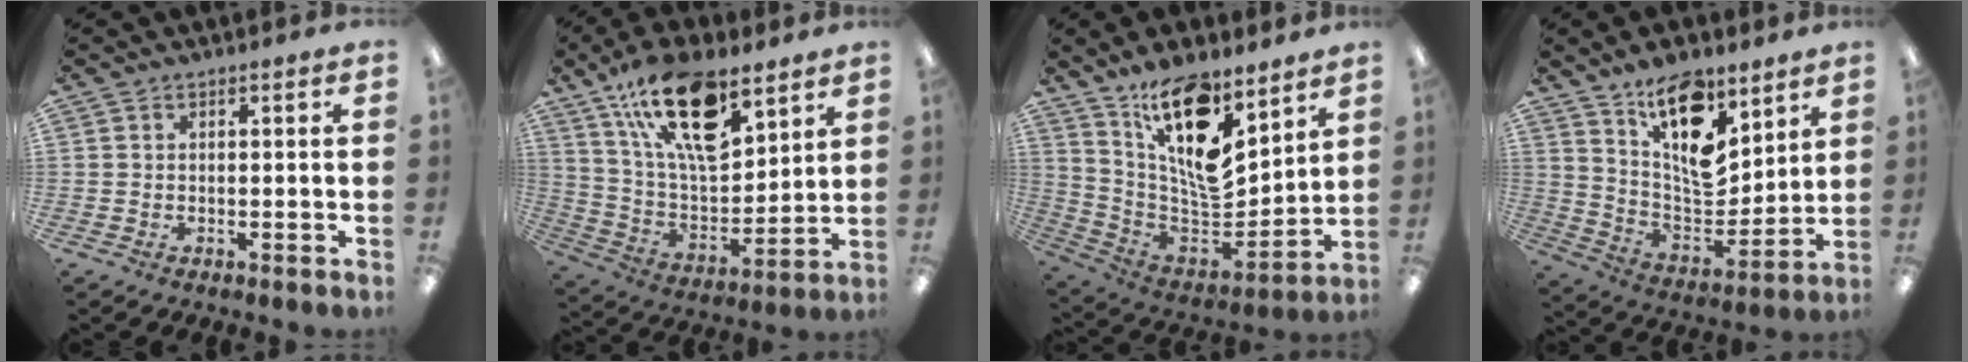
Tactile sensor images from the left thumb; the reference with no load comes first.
{"total": 21.6, "force": [13.6, 9.7, 13.8], "torque": [-0.250, -0.067, 0.237]}
{"total": 17.5, "force": [11.1, 6.8, 11.6], "torque": [-0.206, -0.089, 0.190]}
{"total": 15.8, "force": [10.2, 7.5, 9.5], "torque": [-0.151, -0.067, 0.184]}